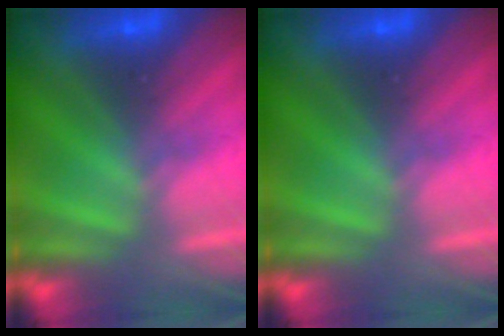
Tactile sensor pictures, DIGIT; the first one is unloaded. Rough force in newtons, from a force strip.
{"total": 0.0}